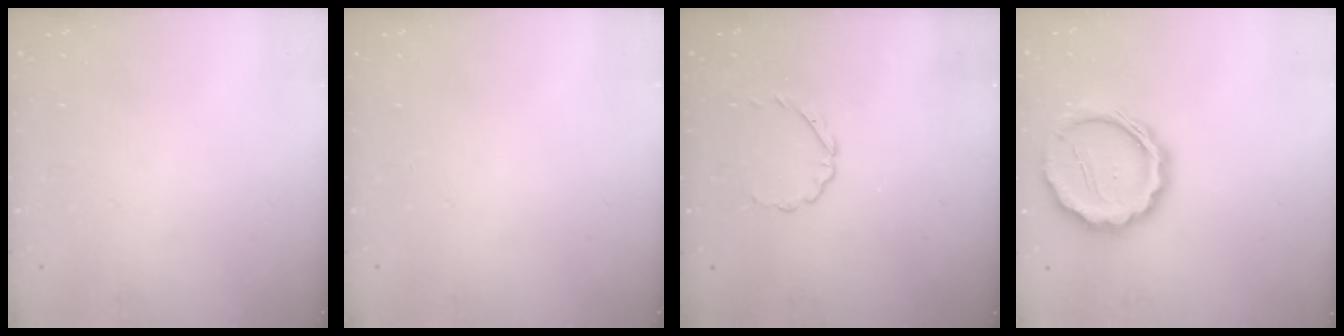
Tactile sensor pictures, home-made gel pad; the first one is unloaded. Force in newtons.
{"total": 0.0}
{"total": 2.0, "press": 1.8, "slide": 0.7}
{"total": 16.7, "press": 16.4, "slide": 3.3}